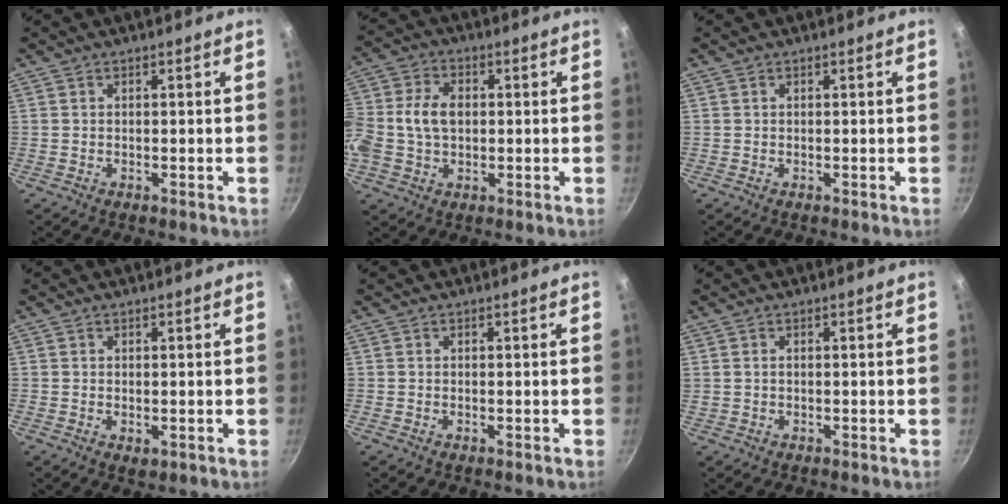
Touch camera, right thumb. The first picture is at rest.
{"total": 13.7, "force": [0.2, 9.7, 9.7], "torque": [-0.235, 0.016, 0.007]}
{"total": 0.0}
{"total": 1.3, "force": [-0.3, 0.8, 1.0], "torque": [-0.012, -0.004, -0.001]}
{"total": 0.0}
{"total": 0.8, "force": [0.1, 0.6, 0.5], "torque": [-0.009, 0.002, 0.004]}